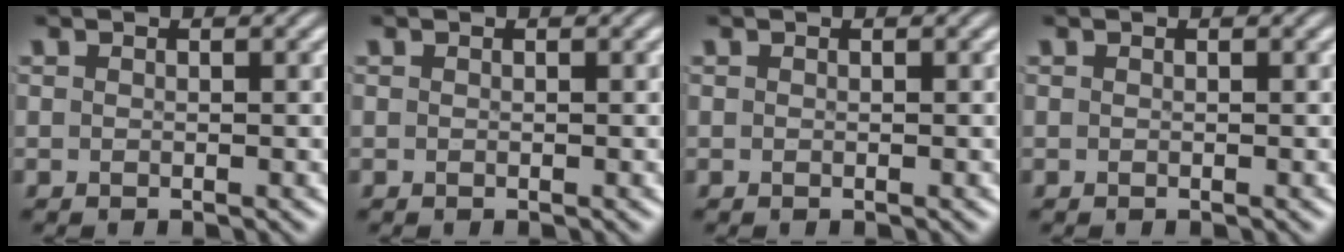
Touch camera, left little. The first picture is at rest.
{"total": 0.0}
{"total": 0.0}
{"total": 0.0}